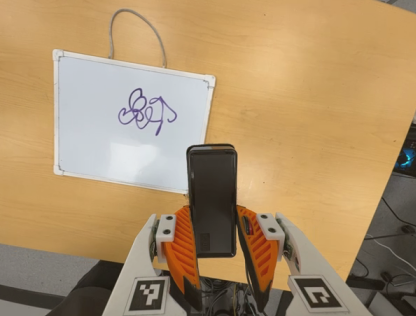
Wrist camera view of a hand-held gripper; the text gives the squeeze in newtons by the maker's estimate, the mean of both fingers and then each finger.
{"total": 5.5, "left": 4.3, "right": 6.7}